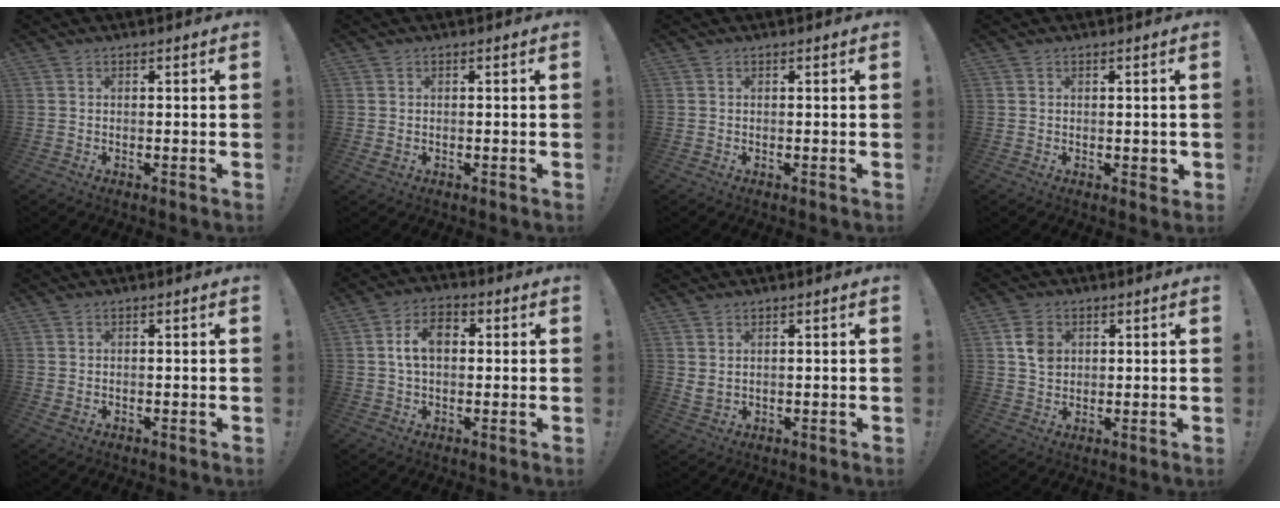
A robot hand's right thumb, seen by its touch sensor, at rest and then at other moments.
{"total": 1.0, "force": [0.0, 0.6, 0.8], "torque": [-0.011, 0.001, 0.001]}
{"total": 0.0}
{"total": 1.9, "force": [0.0, 1.1, 1.5], "torque": [-0.014, -0.001, -0.001]}
{"total": 0.9, "force": [0.2, 0.6, 0.7], "torque": [-0.011, 0.000, 0.003]}
{"total": 8.2, "force": [1.2, 5.2, 6.3], "torque": [-0.102, 0.008, 0.020]}
{"total": 2.6, "force": [1.4, 1.3, 1.7], "torque": [-0.033, -0.003, 0.027]}
{"total": 6.4, "force": [1.7, 5.0, 3.6], "torque": [-0.044, 0.004, 0.033]}